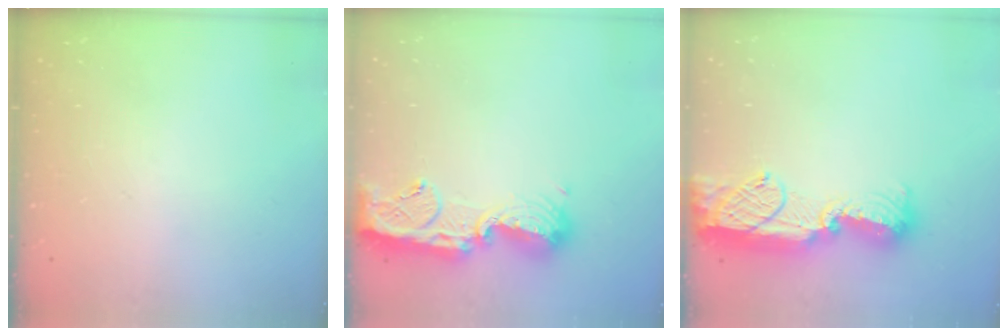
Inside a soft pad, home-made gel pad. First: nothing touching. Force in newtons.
{"total": 14.6, "press": 14.5, "slide": 1.4}
{"total": 17.4, "press": 16.6, "slide": 5.5}